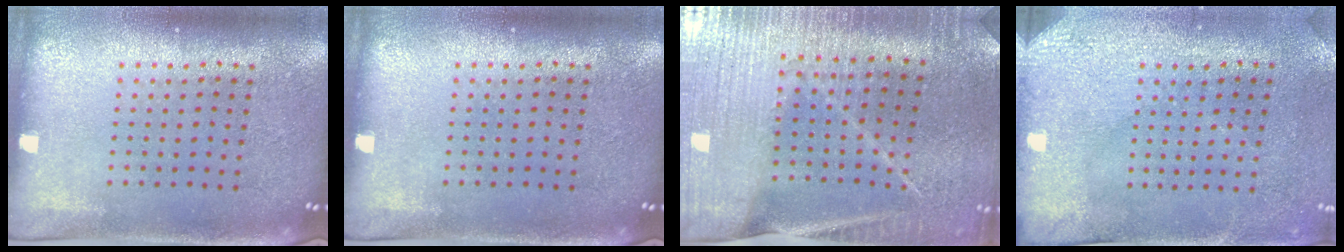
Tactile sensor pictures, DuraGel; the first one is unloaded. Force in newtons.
{"total": 0.0}
{"total": 3.0, "press": 3.0, "slide": 0.3}
{"total": 3.0, "press": 2.4, "slide": 1.7}